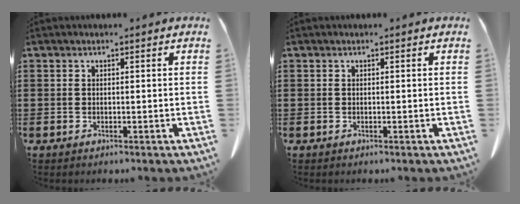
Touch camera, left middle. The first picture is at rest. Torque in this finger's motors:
{"motor_torque": [0.00, 0.00, 0.00, 0.00]}